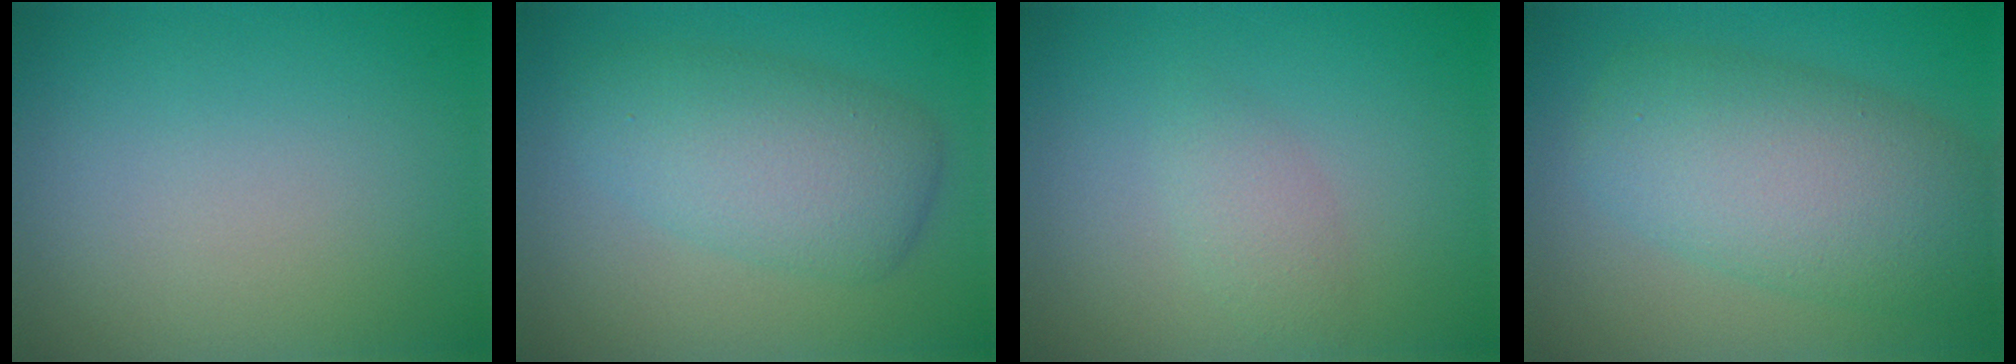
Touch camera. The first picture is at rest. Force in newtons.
{"total": 3.9, "press": 3.8, "slide": 0.4}
{"total": 1.6, "press": 1.6, "slide": 0.1}
{"total": 8.2, "press": 8.2, "slide": 0.1}